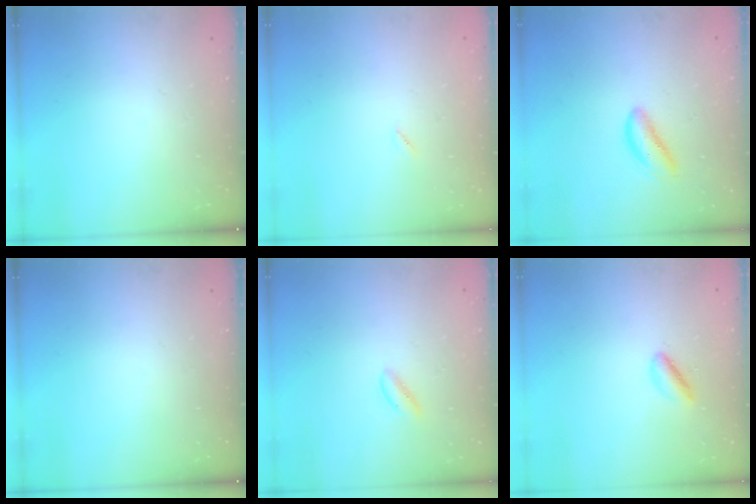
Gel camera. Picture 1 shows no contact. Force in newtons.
{"total": 2.0, "press": 2.0, "slide": 0.1}
{"total": 3.0, "press": 3.0, "slide": 0.1}
{"total": 0.0}
{"total": 1.4, "press": 1.2, "slide": 0.6}
{"total": 3.2, "press": 2.9, "slide": 1.3}